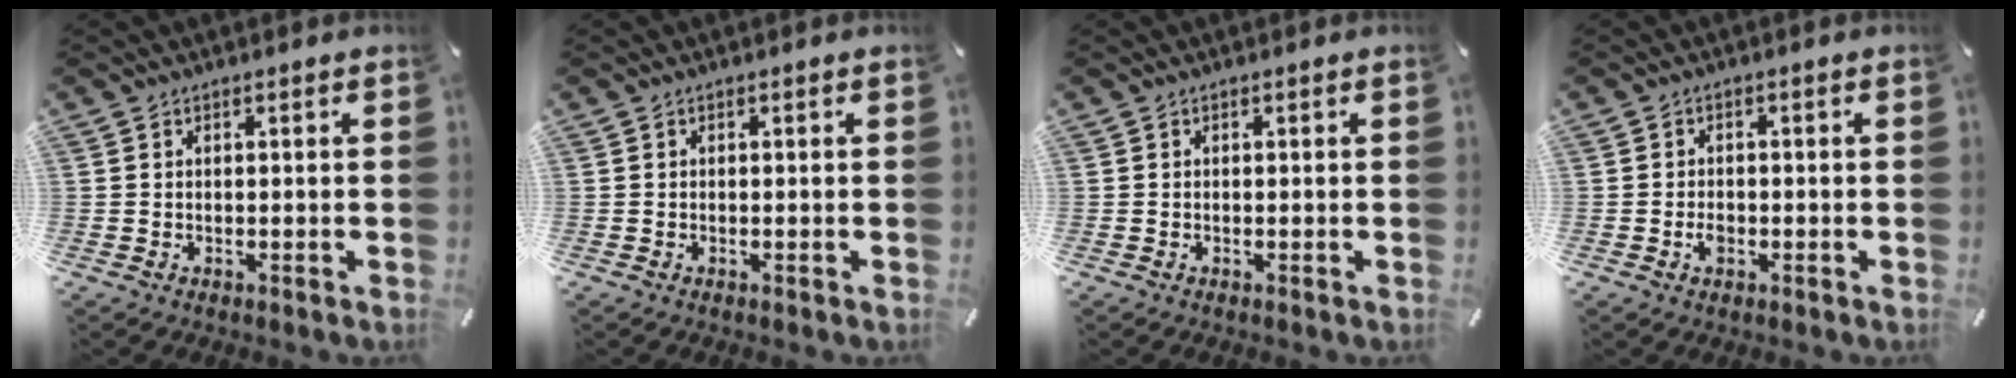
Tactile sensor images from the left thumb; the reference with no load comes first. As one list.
[{"total": 0.0}, {"total": 0.0}, {"total": 2.3, "force": [-0.8, 1.5, 1.4], "torque": [-0.034, 0.002, -0.018]}]